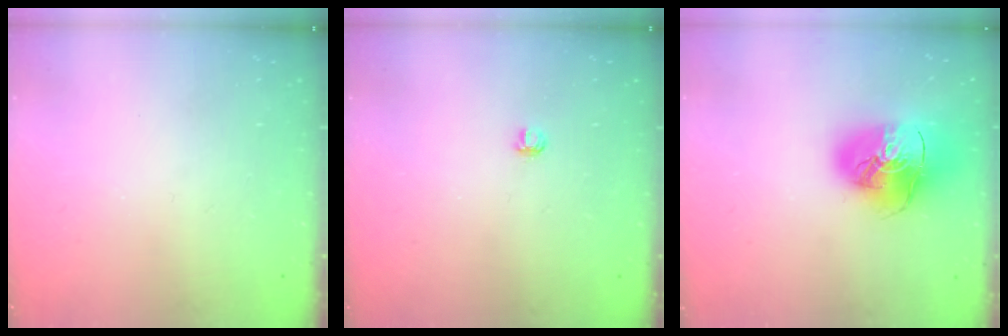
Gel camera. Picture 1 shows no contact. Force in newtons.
{"total": 2.8, "press": 2.8, "slide": 0.3}
{"total": 16.9, "press": 16.8, "slide": 2.0}